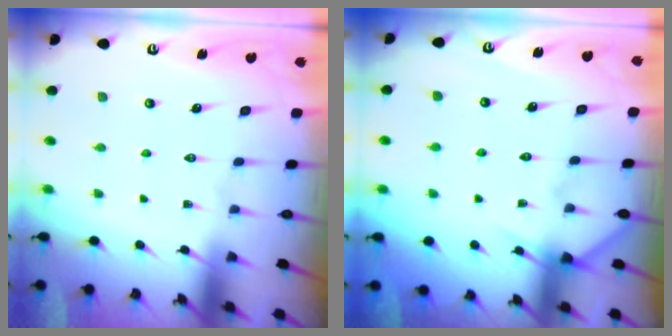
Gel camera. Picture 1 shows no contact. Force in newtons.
{"total": 5.4, "press": 5.4, "slide": 0.5}